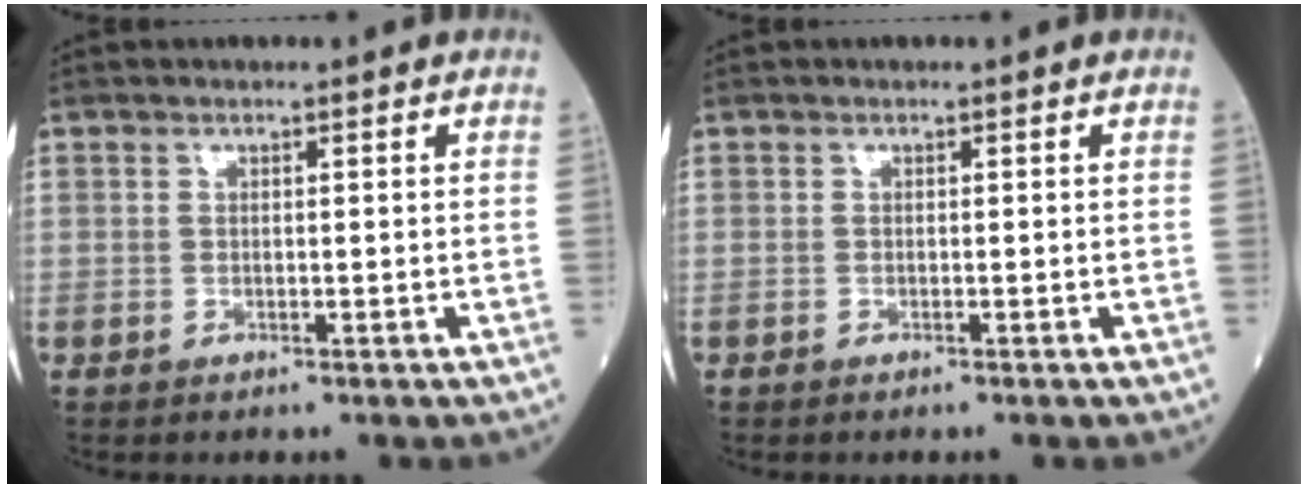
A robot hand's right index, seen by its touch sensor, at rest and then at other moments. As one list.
[{"total": 0.0}]